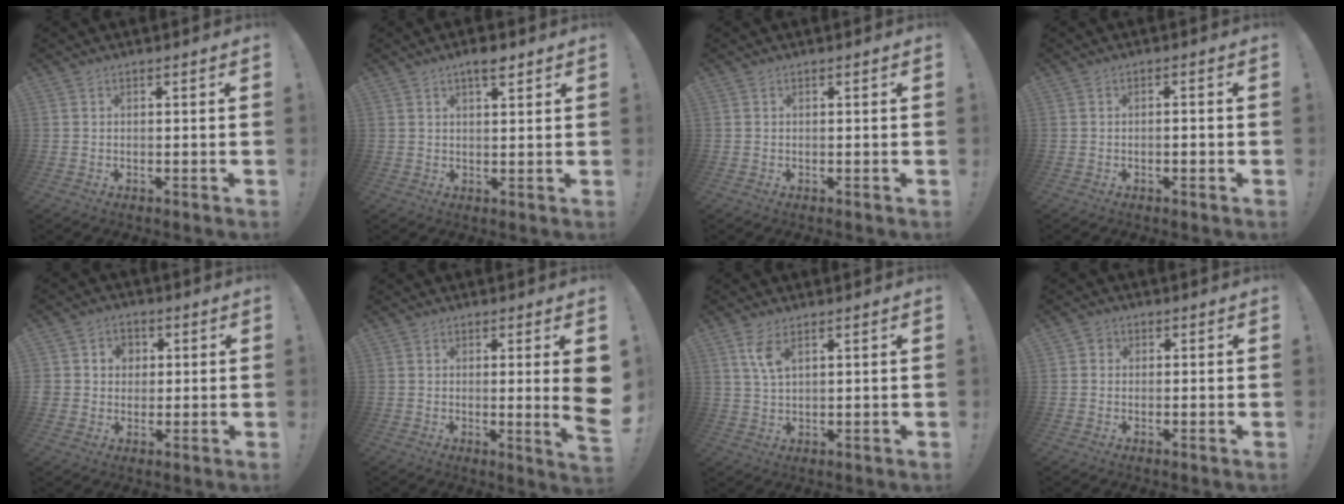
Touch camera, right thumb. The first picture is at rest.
{"total": 4.1, "force": [2.6, 1.1, 2.9], "torque": [-0.038, -0.014, 0.040]}
{"total": 0.0}
{"total": 1.6, "force": [-1.0, 0.4, 1.2], "torque": [-0.019, 0.005, -0.016]}
{"total": 5.5, "force": [0.9, 5.4, 0.9], "torque": [-0.011, -0.005, 0.018]}
{"total": 7.5, "force": [0.9, -0.4, 7.5], "torque": [-0.103, -0.023, 0.014]}
{"total": 5.4, "force": [2.9, 2.0, 4.2], "torque": [-0.070, -0.010, 0.050]}
{"total": 2.1, "force": [-0.1, 2.0, 0.8], "torque": [-0.009, 0.004, -0.002]}